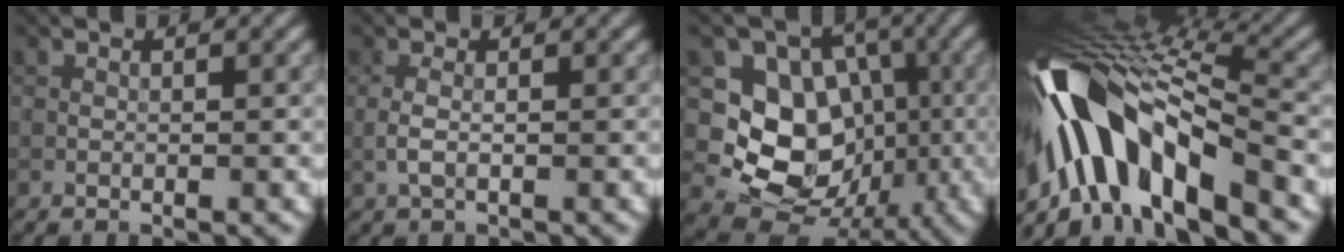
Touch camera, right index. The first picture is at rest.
{"total": 0.9, "force": [0.0, 0.3, 0.9], "torque": [-0.019, 0.003, -0.003]}
{"total": 9.7, "force": [-0.7, 8.4, 4.7], "torque": [-0.056, -0.012, -0.031]}
{"total": 13.3, "force": [-5.0, 5.5, 11.0], "torque": [-0.197, 0.025, -0.088]}